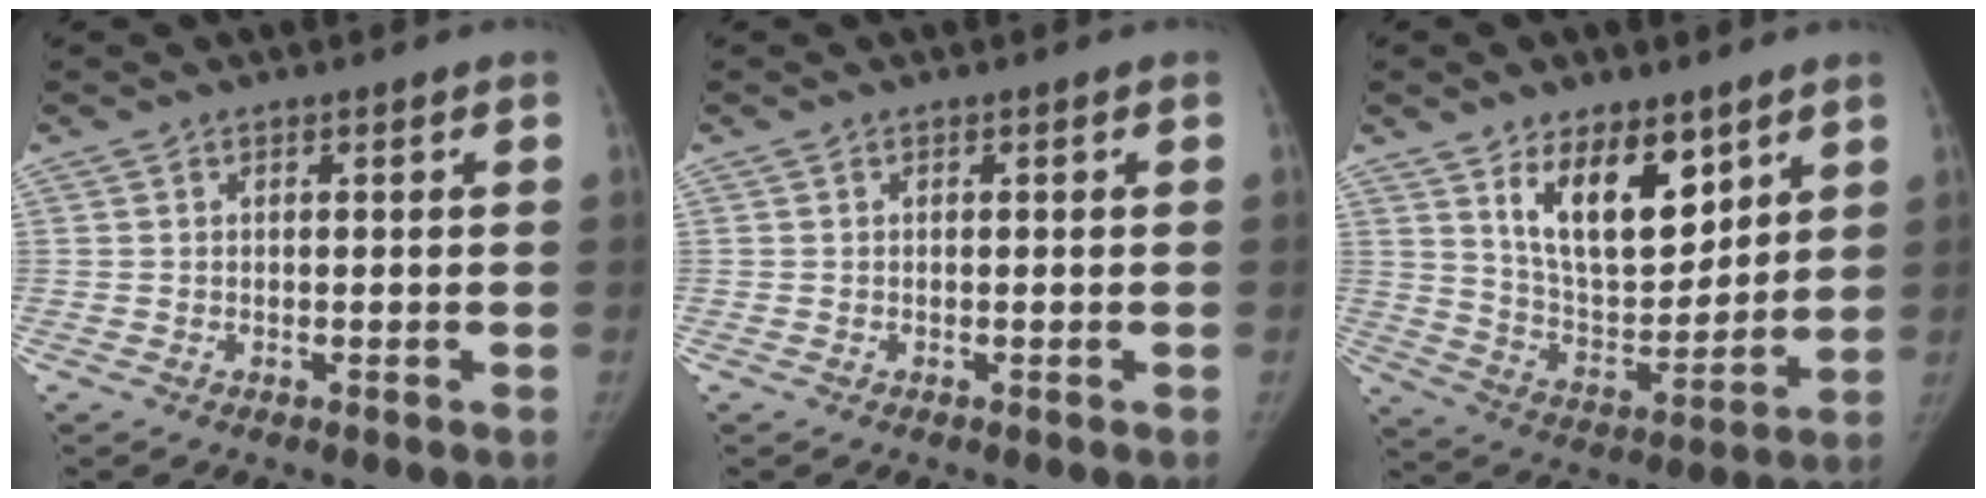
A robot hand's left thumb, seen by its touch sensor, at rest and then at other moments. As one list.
[{"total": 0.0}, {"total": 15.8, "force": [8.6, 7.9, 10.6], "torque": [-0.129, -0.058, 0.163]}]